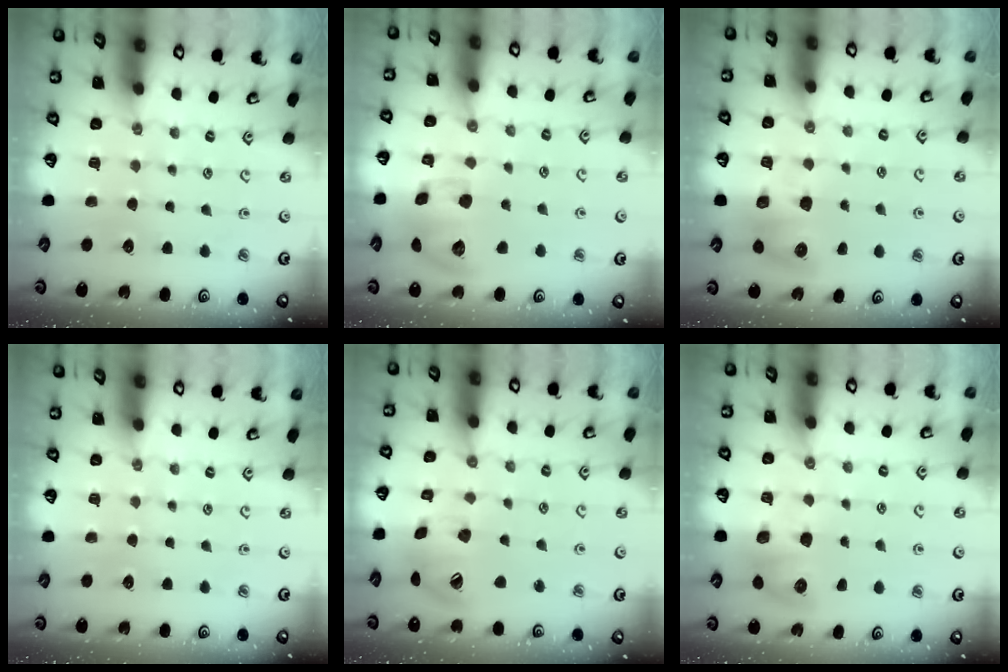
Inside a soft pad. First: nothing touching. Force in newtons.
{"total": 14.4, "press": 14.2, "slide": 2.1}
{"total": 9.1, "press": 9.0, "slide": 1.2}
{"total": 0.0}
{"total": 14.9, "press": 14.7, "slide": 2.5}
{"total": 8.8, "press": 8.7, "slide": 0.9}